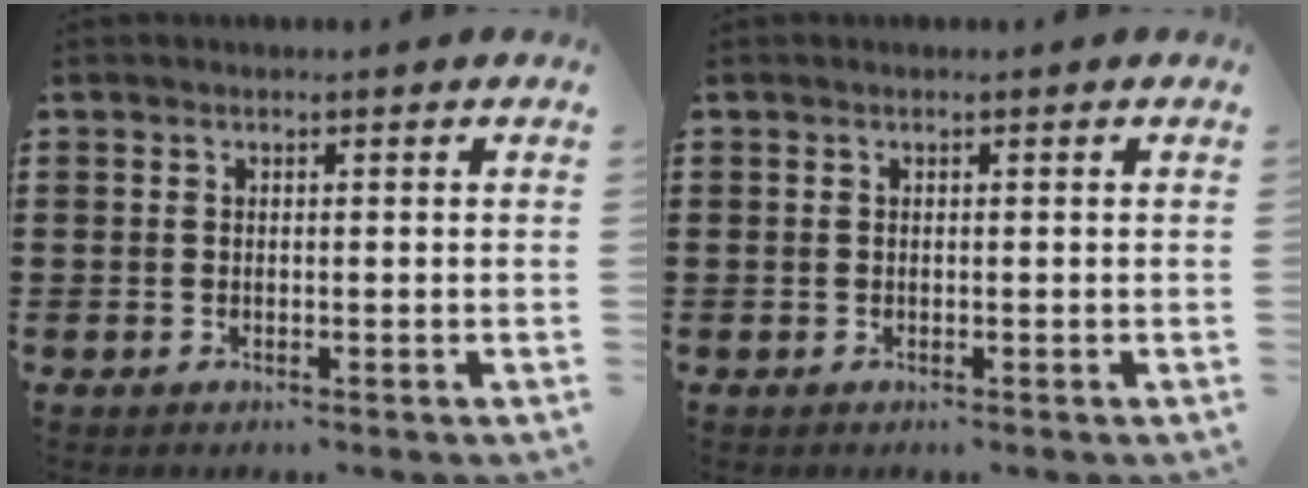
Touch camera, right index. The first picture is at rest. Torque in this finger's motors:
{"motor_torque": [0.00, 0.00, 0.02, -0.01]}